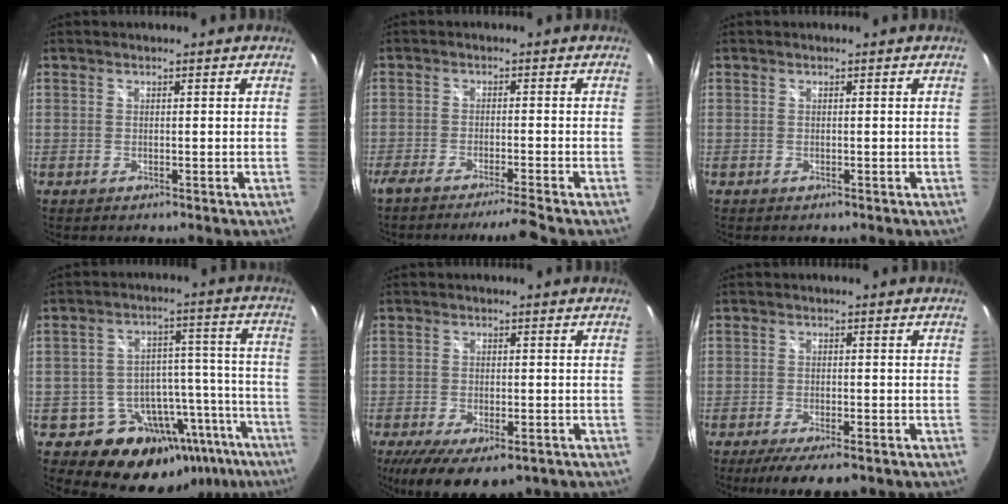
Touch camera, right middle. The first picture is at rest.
{"total": 6.3, "force": [-5.6, -1.4, 2.6], "torque": [-0.053, -0.006, -0.090]}
{"total": 0.0}
{"total": 18.5, "force": [-13.1, 11.3, 6.4], "torque": [-0.100, 0.056, -0.159]}
{"total": 12.4, "force": [-7.8, 5.0, 8.2], "torque": [-0.168, -0.043, -0.115]}
{"total": 8.2, "force": [-6.4, 1.8, 4.9], "torque": [-0.105, -0.025, -0.100]}